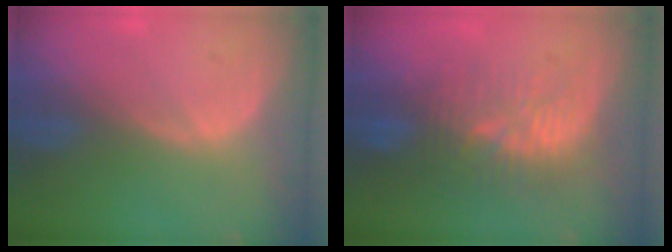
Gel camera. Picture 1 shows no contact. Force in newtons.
{"total": 9.4, "press": 8.9, "slide": 2.9}